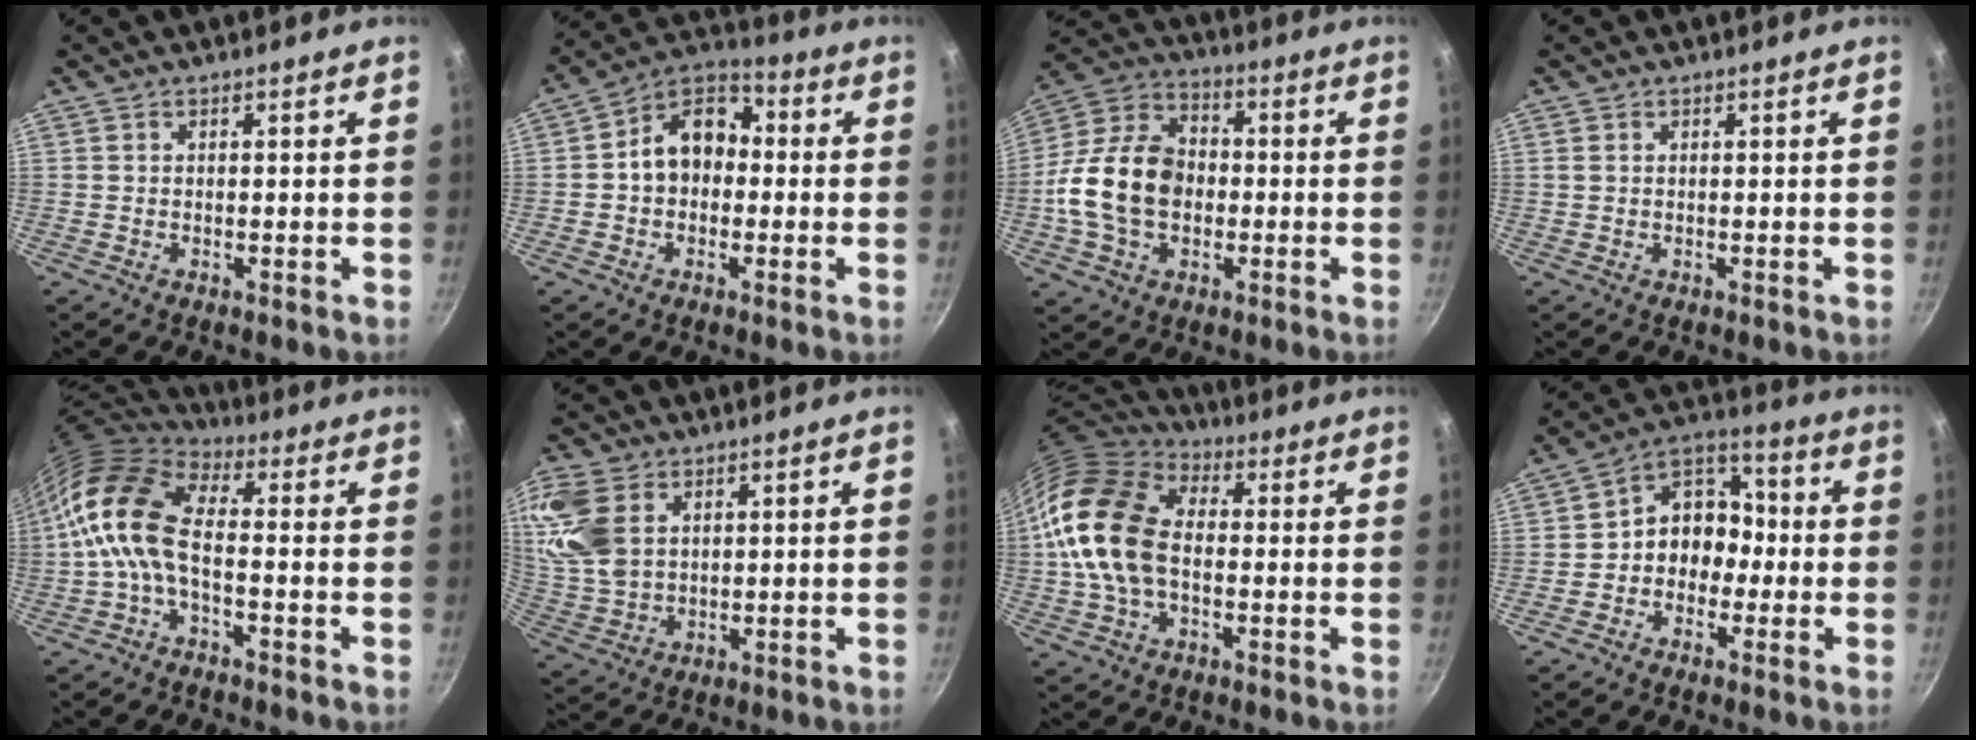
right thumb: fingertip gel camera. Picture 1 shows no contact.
{"total": 11.1, "force": [-0.1, 8.5, 7.1], "torque": [-0.070, 0.038, -0.023]}
{"total": 16.8, "force": [-1.7, 12.2, 11.4], "torque": [-0.193, 0.032, -0.044]}
{"total": 0.6, "force": [0.3, 0.5, 0.3], "torque": [-0.007, 0.001, 0.005]}
{"total": 12.2, "force": [-1.7, 6.3, 10.3], "torque": [-0.199, 0.035, -0.052]}
{"total": 12.9, "force": [4.6, 8.9, 8.2], "torque": [-0.166, -0.014, 0.101]}
{"total": 18.4, "force": [-0.3, 12.4, 13.6], "torque": [-0.250, 0.029, -0.018]}
{"total": 10.1, "force": [-1.7, 8.3, 5.5], "torque": [-0.030, 0.051, -0.045]}